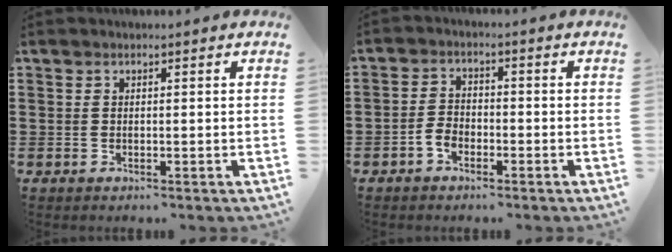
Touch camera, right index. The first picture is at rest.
{"total": 2.8, "force": [-1.7, 1.7, 1.4], "torque": [-0.036, 0.003, -0.036]}